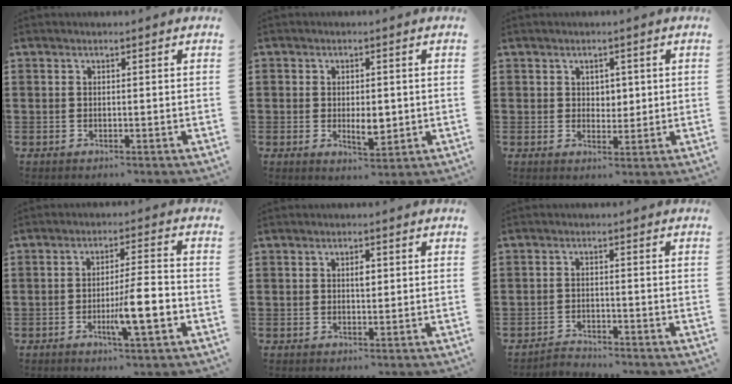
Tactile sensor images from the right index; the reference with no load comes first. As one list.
[{"total": 4.3, "force": [-0.4, 2.5, 3.5], "torque": [-0.058, 0.003, -0.007]}, {"total": 2.4, "force": [1.0, 2.1, 0.8], "torque": [-0.016, 0.009, 0.015]}, {"total": 8.2, "force": [-2.4, 1.3, 7.7], "torque": [-0.130, -0.004, -0.040]}, {"total": 1.8, "force": [0.4, 0.8, 1.6], "torque": [-0.023, 0.002, 0.004]}, {"total": 2.1, "force": [-2.1, 0.3, -0.1], "torque": [-0.004, 0.003, -0.047]}]